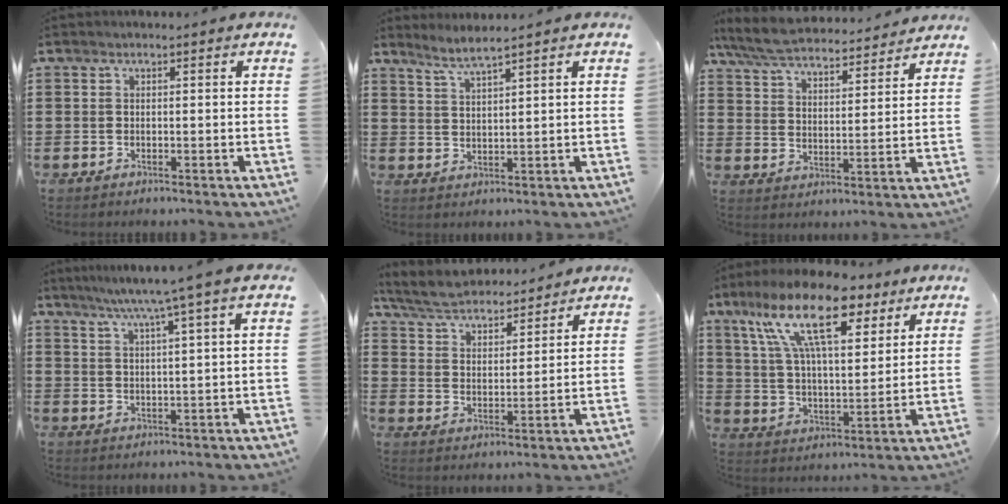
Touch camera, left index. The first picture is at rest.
{"total": 3.3, "force": [2.9, -0.5, 1.4], "torque": [-0.035, -0.006, 0.053]}
{"total": 7.2, "force": [6.8, 0.8, 2.3], "torque": [-0.075, -0.039, 0.119]}
{"total": 5.9, "force": [4.3, -1.2, 3.9], "torque": [-0.088, -0.016, 0.068]}
{"total": 5.8, "force": [5.6, 0.8, 1.5], "torque": [-0.055, -0.028, 0.096]}
{"total": 17.0, "force": [10.6, 5.6, 12.0], "torque": [-0.249, -0.024, 0.180]}